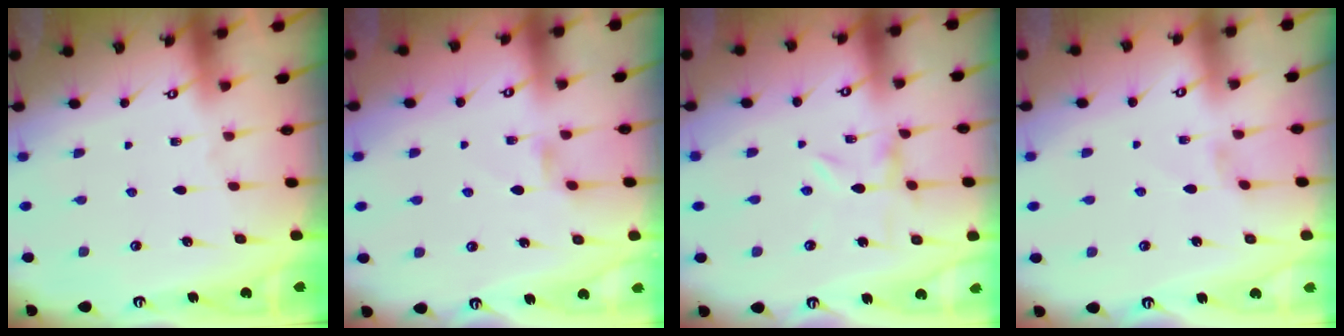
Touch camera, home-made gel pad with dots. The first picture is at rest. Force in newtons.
{"total": 2.2, "press": 2.1, "slide": 0.5}
{"total": 0.0}
{"total": 0.7, "press": 0.6, "slide": 0.4}